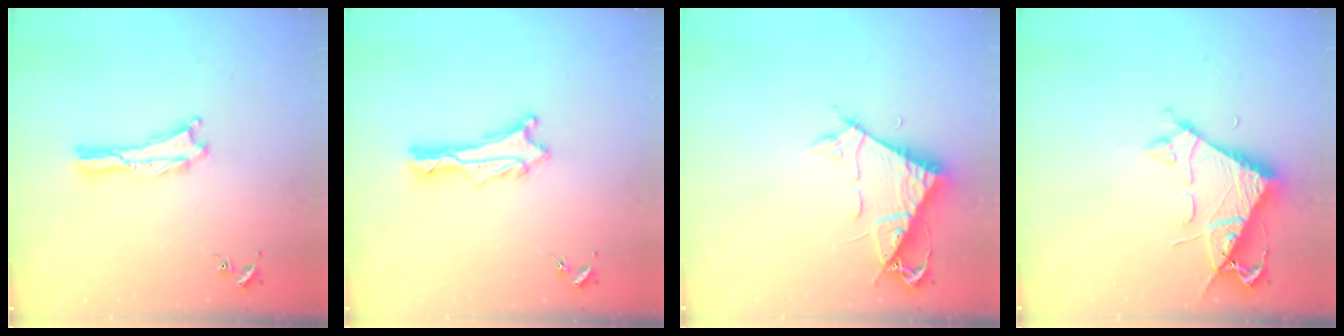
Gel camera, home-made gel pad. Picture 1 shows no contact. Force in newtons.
{"total": 1.3, "press": 1.3, "slide": 0.1}
{"total": 7.6, "press": 7.6, "slide": 1.0}
{"total": 7.1, "press": 7.1, "slide": 0.8}